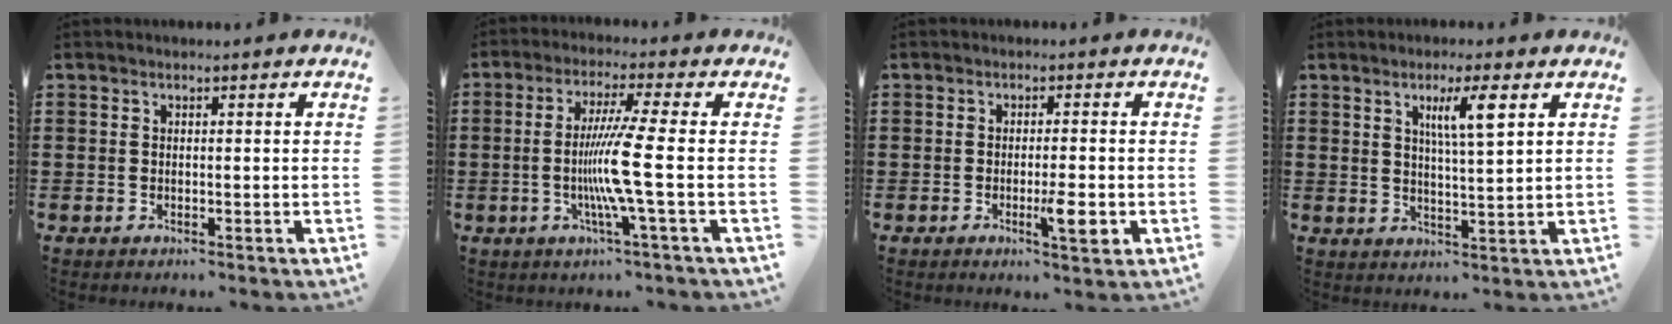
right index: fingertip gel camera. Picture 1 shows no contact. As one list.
[{"total": 8.9, "force": [-1.4, -1.0, 8.7], "torque": [-0.172, -0.023, -0.037]}, {"total": 4.9, "force": [-1.6, 0.8, 4.6], "torque": [-0.078, -0.008, -0.027]}, {"total": 5.4, "force": [2.5, 0.6, 4.7], "torque": [-0.092, 0.002, 0.037]}]